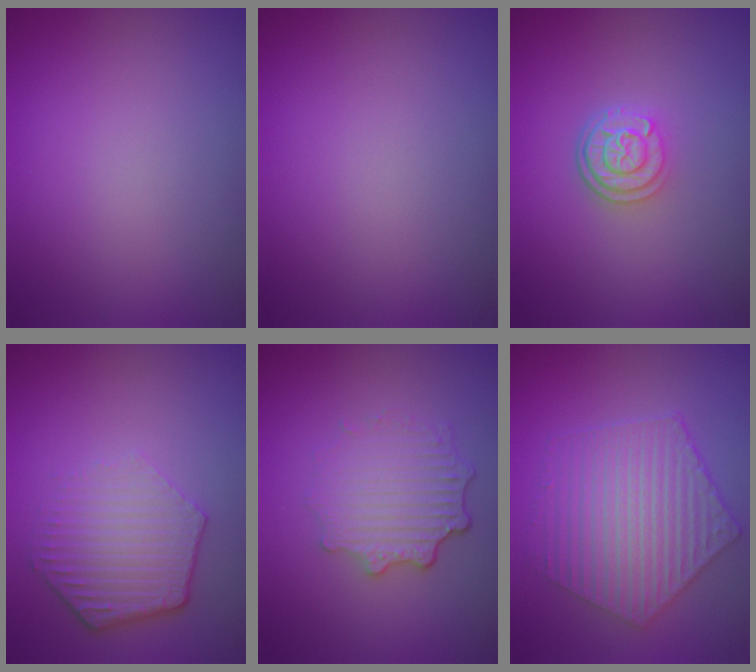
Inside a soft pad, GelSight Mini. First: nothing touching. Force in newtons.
{"total": 0.0}
{"total": 3.1, "press": 2.5, "slide": 1.8}
{"total": 4.2, "press": 3.3, "slide": 2.7}
{"total": 3.6, "press": 2.8, "slide": 2.3}
{"total": 5.8, "press": 4.7, "slide": 3.4}